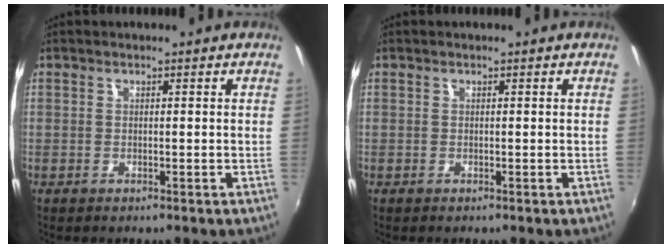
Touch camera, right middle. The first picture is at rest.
{"total": 0.0}